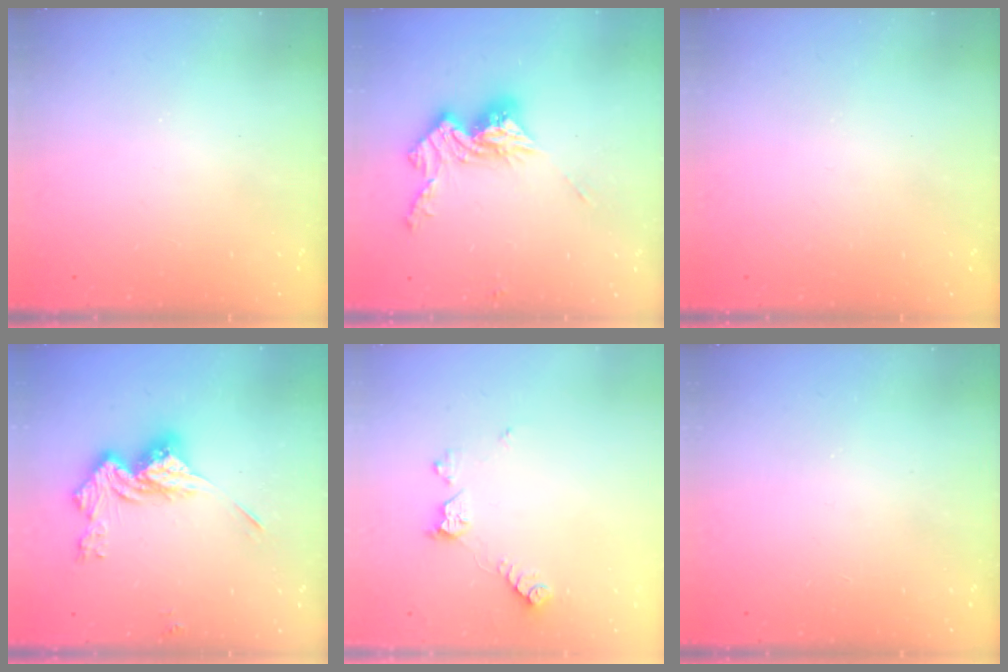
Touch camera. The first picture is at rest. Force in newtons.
{"total": 12.8, "press": 12.7, "slide": 1.1}
{"total": 0.0}
{"total": 14.5, "press": 14.5, "slide": 0.8}
{"total": 8.8, "press": 8.8, "slide": 0.4}
{"total": 1.7, "press": 1.7, "slide": 0.2}